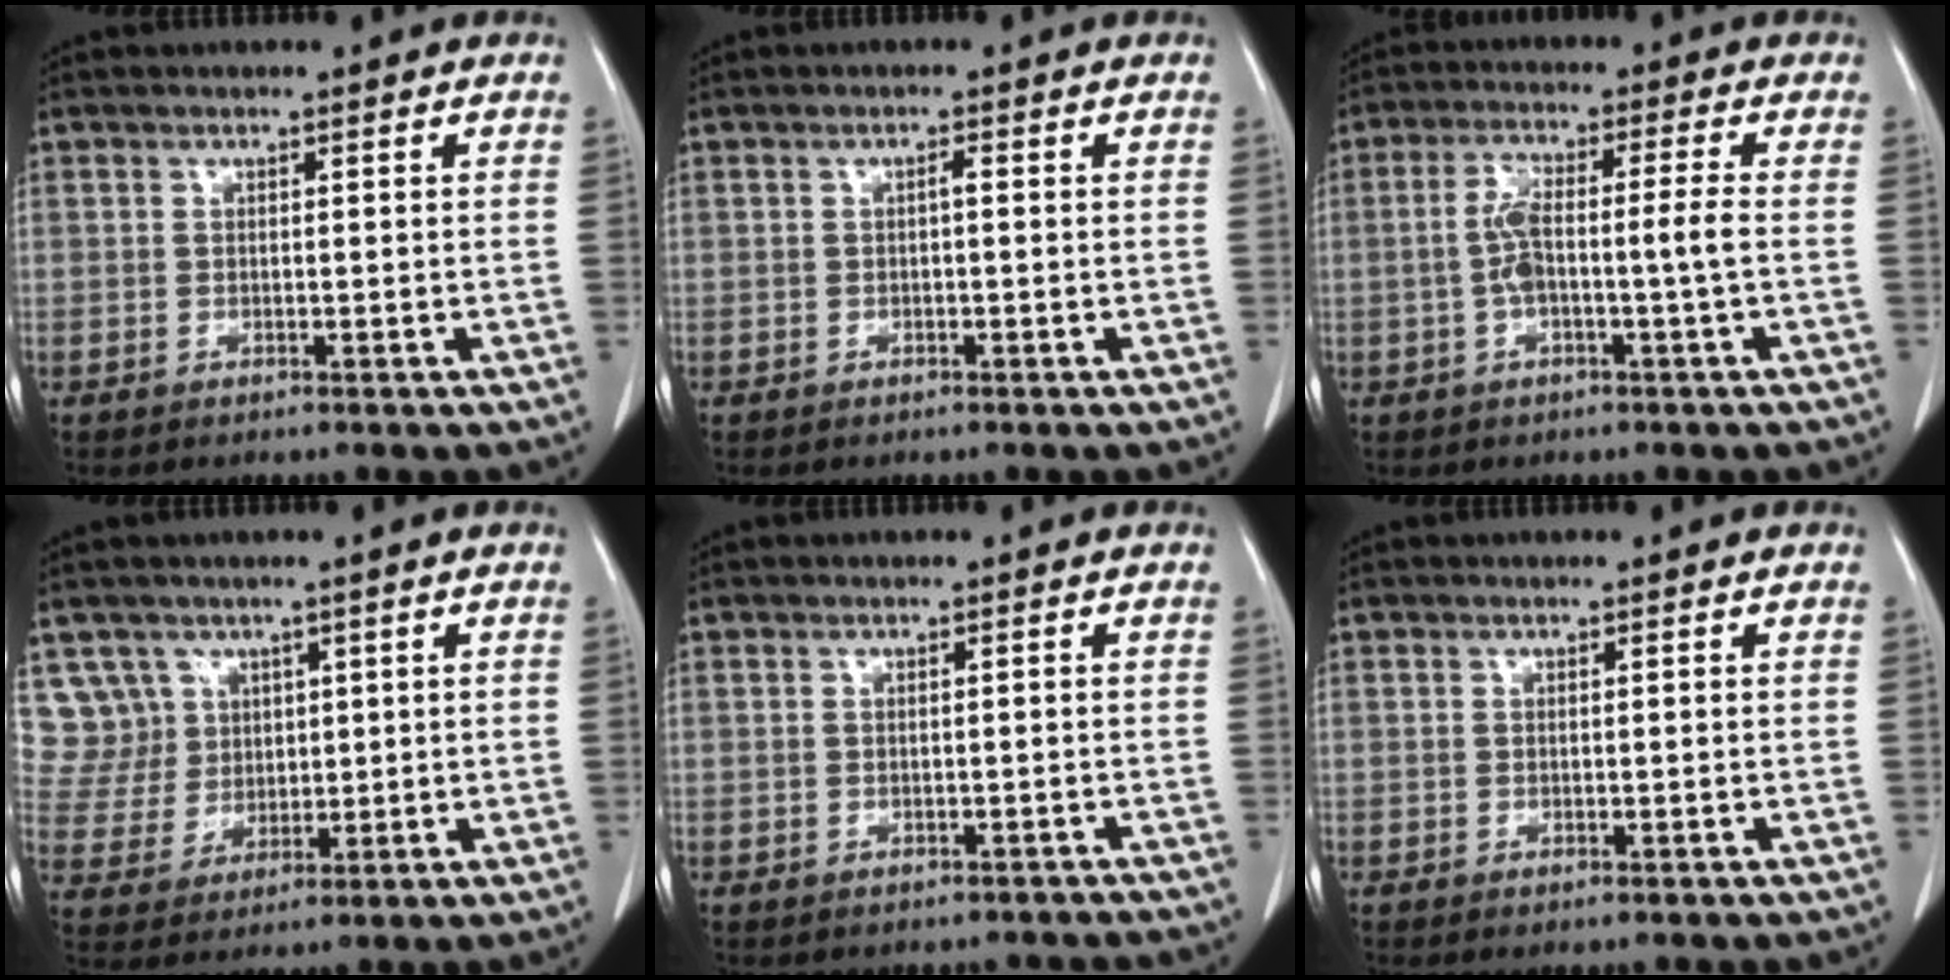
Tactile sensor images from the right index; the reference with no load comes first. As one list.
[{"total": 0.8, "force": [0.0, 0.1, 0.8], "torque": [-0.013, 0.002, -0.001]}, {"total": 6.1, "force": [-1.0, 0.4, 6.0], "torque": [-0.124, 0.018, -0.018]}, {"total": 7.2, "force": [3.7, 6.2, -0.3], "torque": [0.008, 0.018, 0.083]}, {"total": 3.2, "force": [-2.8, 1.5, 0.2], "torque": [-0.002, 0.009, -0.030]}, {"total": 0.5, "force": [-0.3, 0.0, 0.4], "torque": [-0.011, -0.002, -0.003]}]